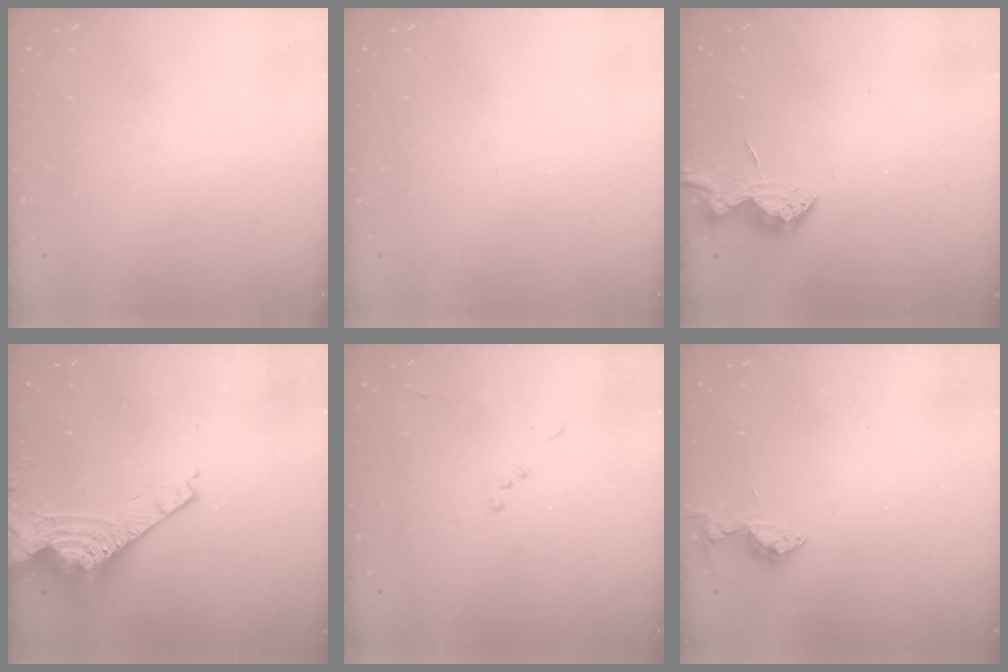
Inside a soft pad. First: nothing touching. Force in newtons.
{"total": 0.0}
{"total": 8.6, "press": 8.6, "slide": 1.0}
{"total": 8.0, "press": 8.0, "slide": 0.7}
{"total": 7.9, "press": 7.8, "slide": 1.0}
{"total": 8.5, "press": 8.5, "slide": 0.6}